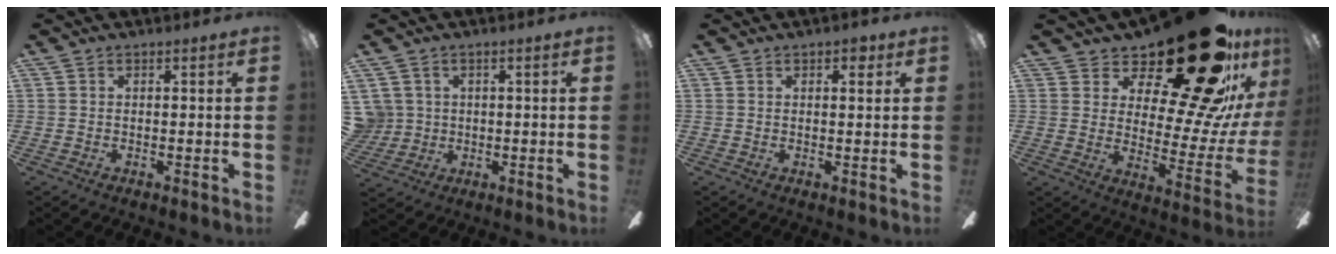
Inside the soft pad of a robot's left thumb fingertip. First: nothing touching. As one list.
[{"total": 5.1, "force": [1.4, 4.9, 0.4], "torque": [-0.032, 0.004, 0.027]}, {"total": 2.7, "force": [1.6, 1.0, 1.9], "torque": [-0.016, -0.005, 0.022]}, {"total": 29.8, "force": [20.5, 9.8, 19.3], "torque": [-0.264, -0.152, 0.348]}]